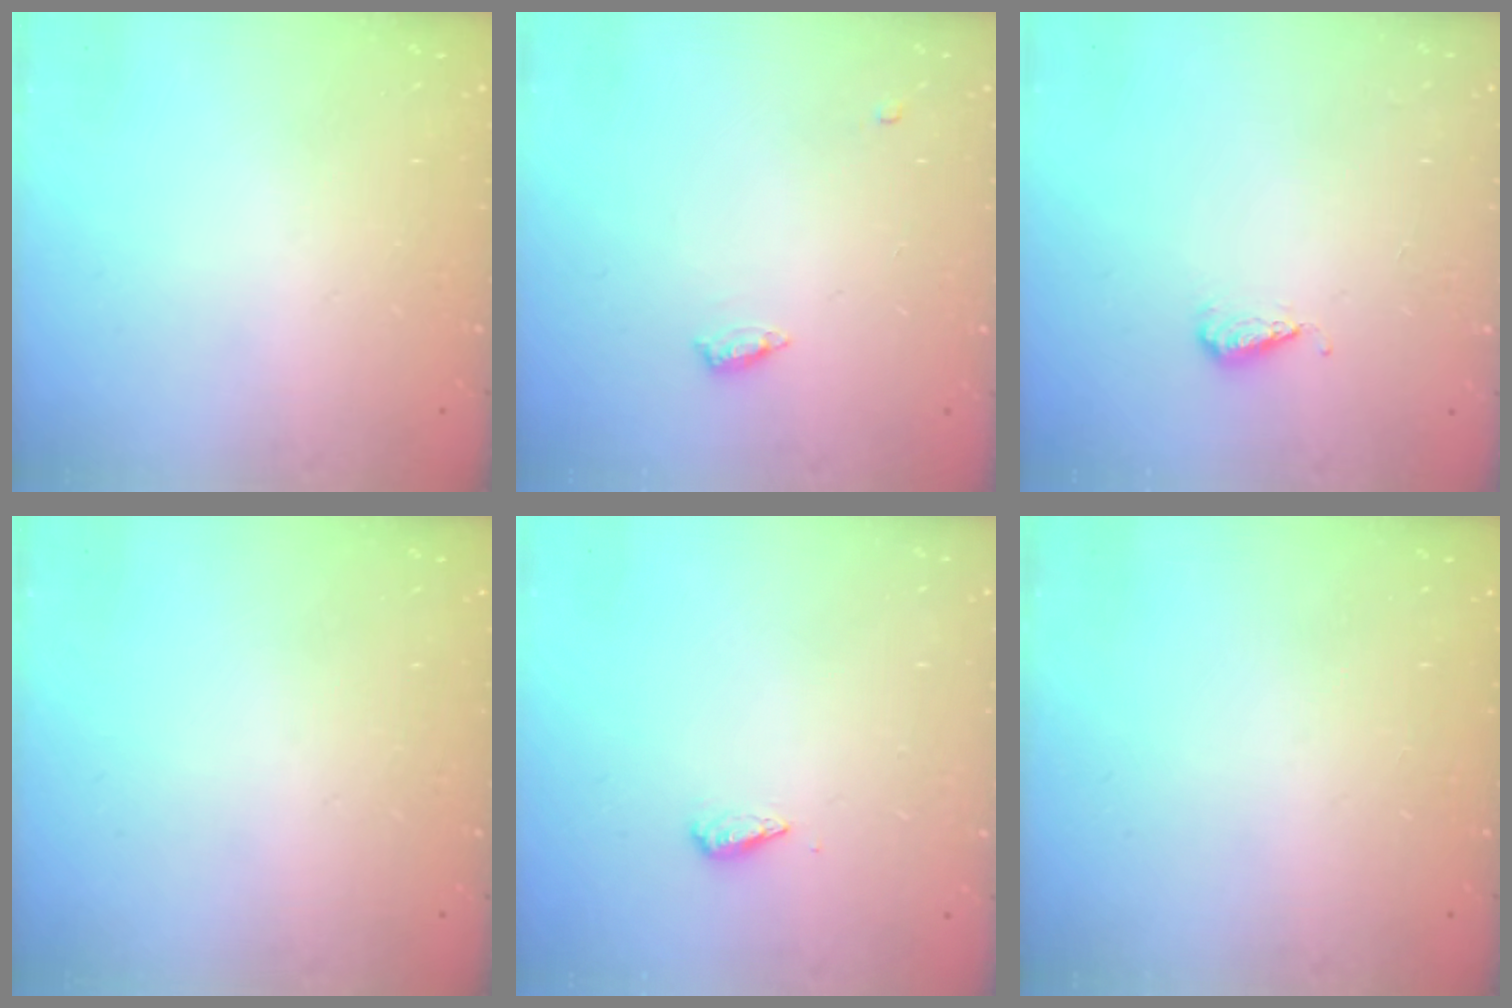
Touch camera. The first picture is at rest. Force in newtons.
{"total": 4.5, "press": 4.5, "slide": 0.4}
{"total": 4.0, "press": 3.8, "slide": 1.2}
{"total": 0.0}
{"total": 2.9, "press": 2.9, "slide": 0.4}
{"total": 0.0}